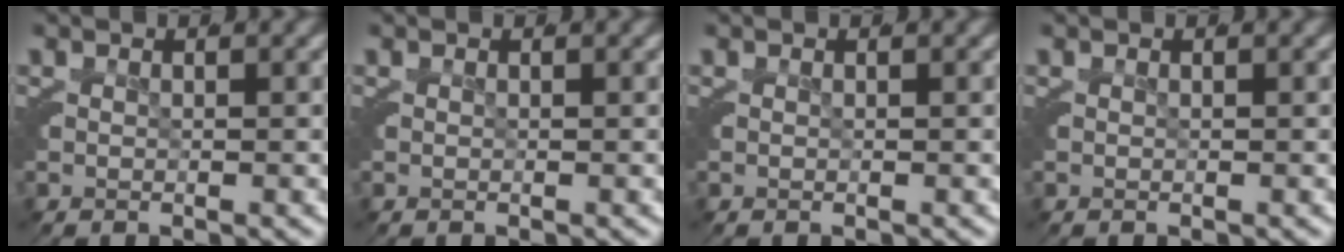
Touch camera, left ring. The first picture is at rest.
{"total": 0.0}
{"total": 0.0}
{"total": 0.0}